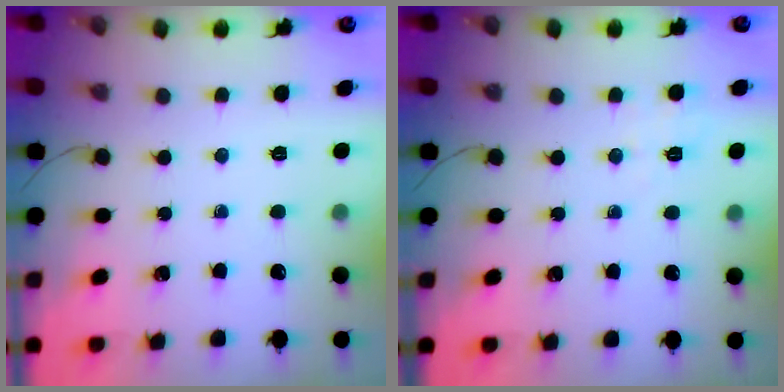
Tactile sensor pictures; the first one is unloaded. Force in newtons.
{"total": 2.2, "press": 1.5, "slide": 1.5}